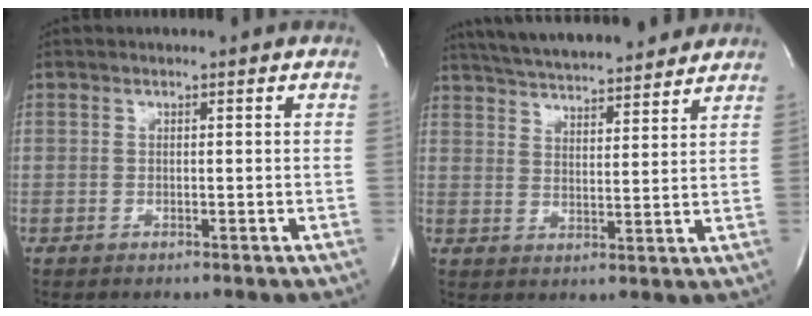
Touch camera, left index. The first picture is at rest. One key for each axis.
{"total": 18.1, "fx": 16.3, "fy": 2.8, "fz": 7.2, "tx": -0.126, "ty": 0.029, "tz": 0.243}